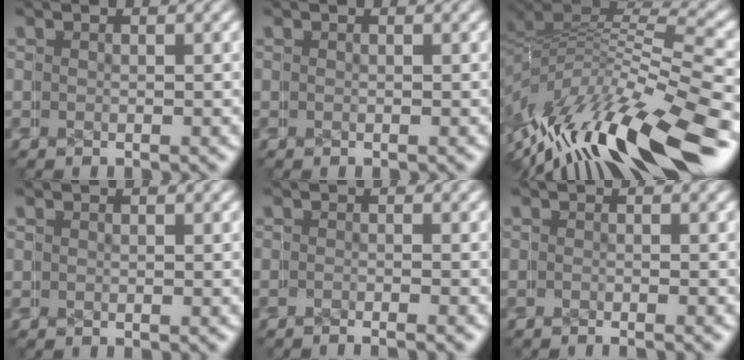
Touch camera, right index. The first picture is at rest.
{"total": 0.0}
{"total": 12.4, "force": [-4.0, 6.9, 9.5], "torque": [-0.162, -0.017, -0.054]}
{"total": 0.0}
{"total": 1.8, "force": [-1.7, 0.0, 0.6], "torque": [0.005, 0.001, -0.028]}
{"total": 1.1, "force": [-1.1, 0.0, 0.3], "torque": [0.006, 0.001, -0.018]}